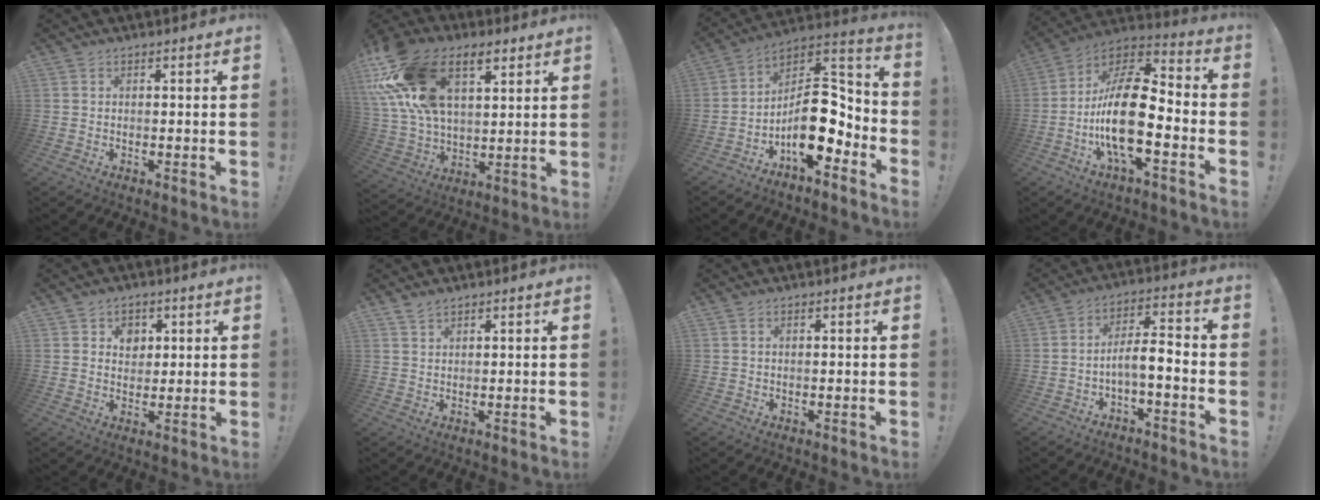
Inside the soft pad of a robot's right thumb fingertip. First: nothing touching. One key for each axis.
{"total": 23.5, "fx": 10.6, "fy": 14.3, "fz": 15.3, "tx": -0.296, "ty": -0.042, "tz": 0.190}
{"total": 16.5, "fx": -4.2, "fy": 9.1, "fz": 13.1, "tx": -0.193, "ty": 0.019, "tz": -0.061}
{"total": 20.6, "fx": -4.8, "fy": 8.8, "fz": 18.1, "tx": -0.344, "ty": 0.024, "tz": -0.080}
{"total": 4.6, "fx": 1.5, "fy": 4.0, "fz": 1.7, "tx": -0.018, "ty": -0.002, "tz": 0.025}
{"total": 2.2, "fx": 2.0, "fy": 0.7, "fz": 0.8, "tx": -0.012, "ty": -0.013, "tz": 0.036}
{"total": 0.7, "fx": 0.5, "fy": 0.4, "fz": 0.4, "tx": -0.009, "ty": 0.003, "tz": 0.009}
{"total": 7.3, "fx": -3.2, "fy": 2.0, "fz": 6.2, "tx": -0.118, "ty": 0.008, "tz": -0.057}